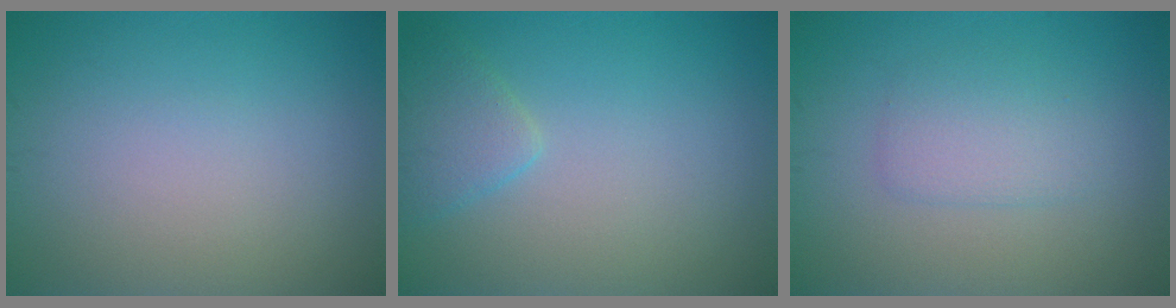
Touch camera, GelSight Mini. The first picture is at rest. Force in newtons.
{"total": 2.2, "press": 2.2, "slide": 0.2}
{"total": 2.3, "press": 2.3, "slide": 0.1}